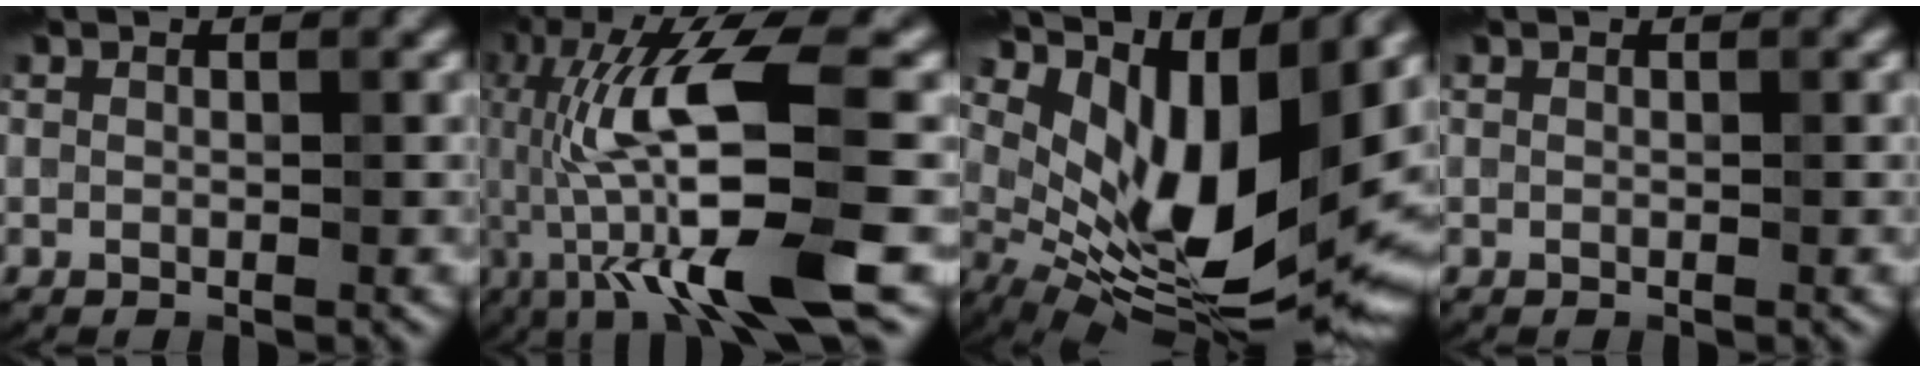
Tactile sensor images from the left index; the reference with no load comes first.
{"total": 13.3, "force": [-2.8, 2.6, 12.8], "torque": [-0.222, 0.009, -0.042]}
{"total": 13.8, "force": [2.6, 6.7, 11.7], "torque": [-0.189, -0.018, 0.066]}
{"total": 0.0}